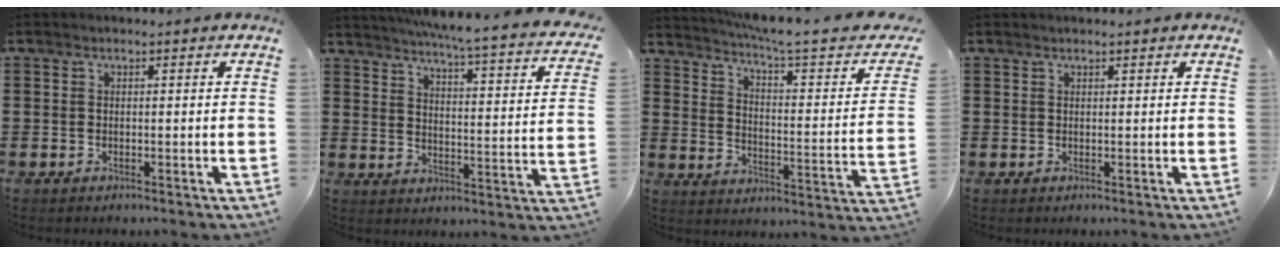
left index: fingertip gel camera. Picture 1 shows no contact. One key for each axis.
{"total": 4.7, "fx": 3.9, "fy": -0.9, "fz": 2.4, "tx": -0.059, "ty": -0.044, "tz": 0.054}
{"total": 5.8, "fx": 4.3, "fy": -0.4, "fz": 3.9, "tx": -0.087, "ty": -0.037, "tz": 0.064}
{"total": 0.7, "fx": 0.5, "fy": 0.1, "fz": 0.4, "tx": -0.008, "ty": 0.000, "tz": 0.011}